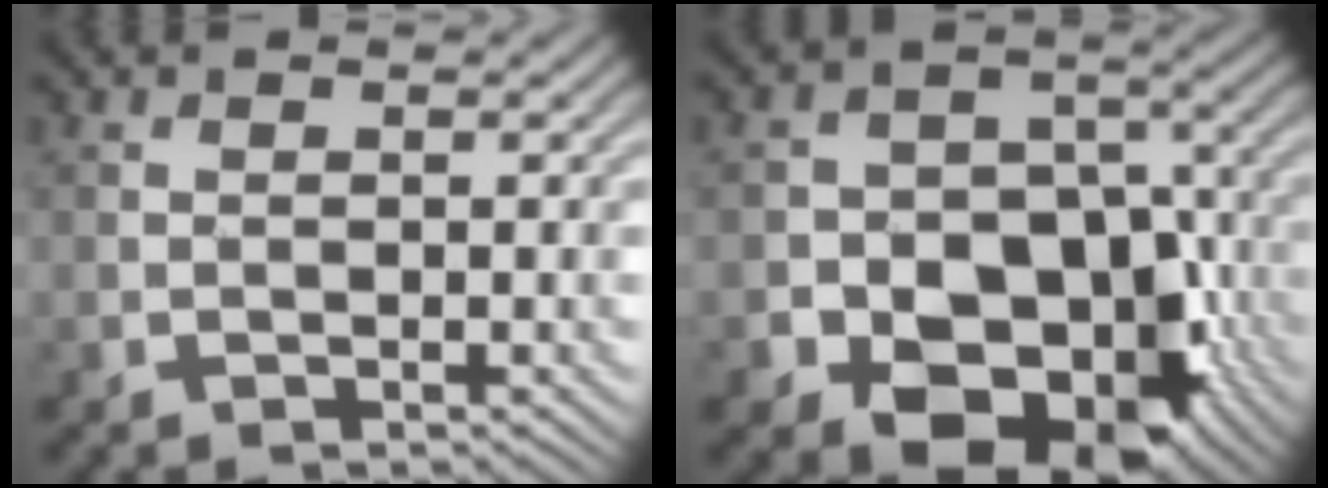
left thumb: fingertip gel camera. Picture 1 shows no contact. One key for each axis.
{"total": 16.5, "fx": -7.4, "fy": 12.1, "fz": 8.5, "tx": -0.117, "ty": -0.024, "tz": -0.143}